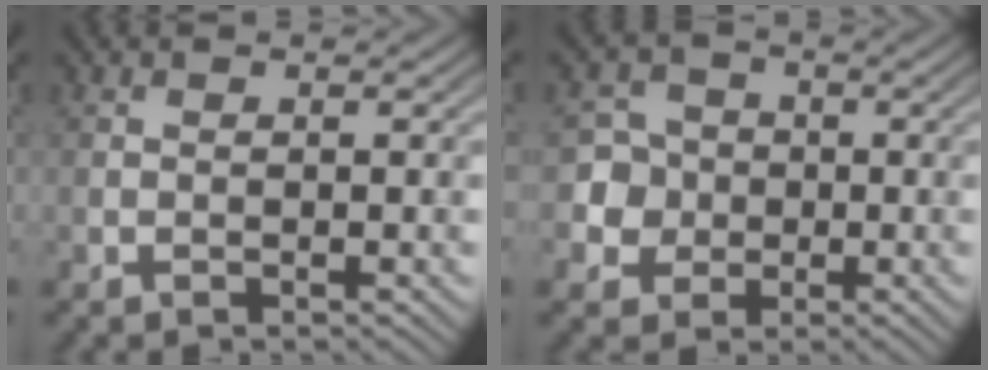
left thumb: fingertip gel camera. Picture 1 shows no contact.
{"total": 5.9, "force": [-1.0, 5.7, 1.2], "torque": [-0.034, 0.012, -0.041]}